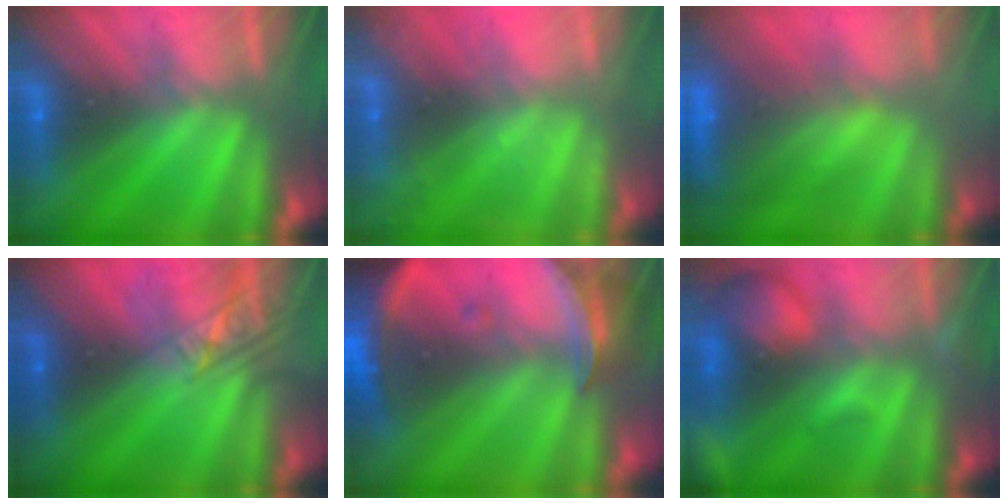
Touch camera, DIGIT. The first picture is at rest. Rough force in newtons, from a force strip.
{"total": 2.3}
{"total": 9.7}
{"total": 2.3}
{"total": 13.7}
{"total": 7.0}